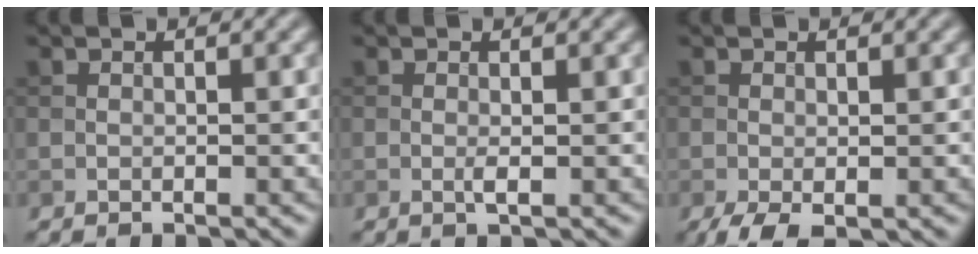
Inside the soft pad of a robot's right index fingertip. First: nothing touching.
{"total": 0.9, "force": [-0.1, 0.1, 0.9], "torque": [-0.019, -0.003, -0.004]}
{"total": 2.6, "force": [-1.2, 1.0, 2.1], "torque": [-0.042, -0.010, -0.021]}